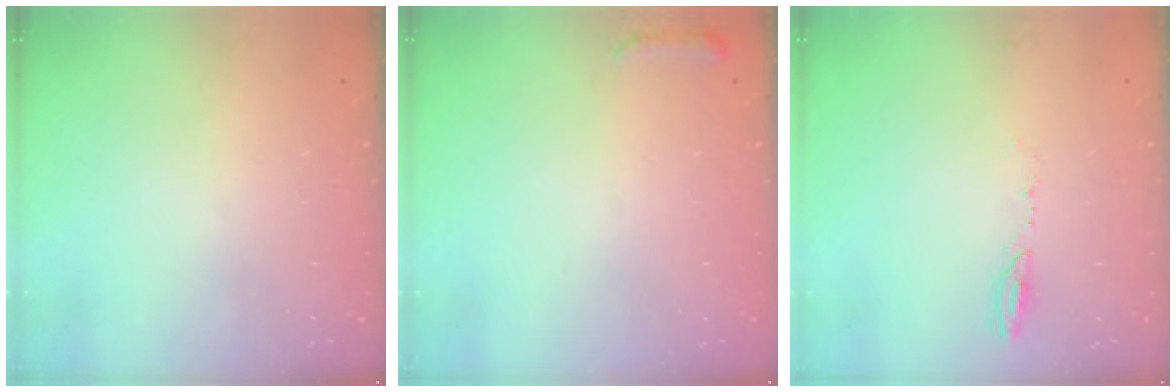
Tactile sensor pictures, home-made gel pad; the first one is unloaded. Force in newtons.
{"total": 4.7, "press": 4.6, "slide": 0.9}
{"total": 4.7, "press": 4.7, "slide": 0.5}